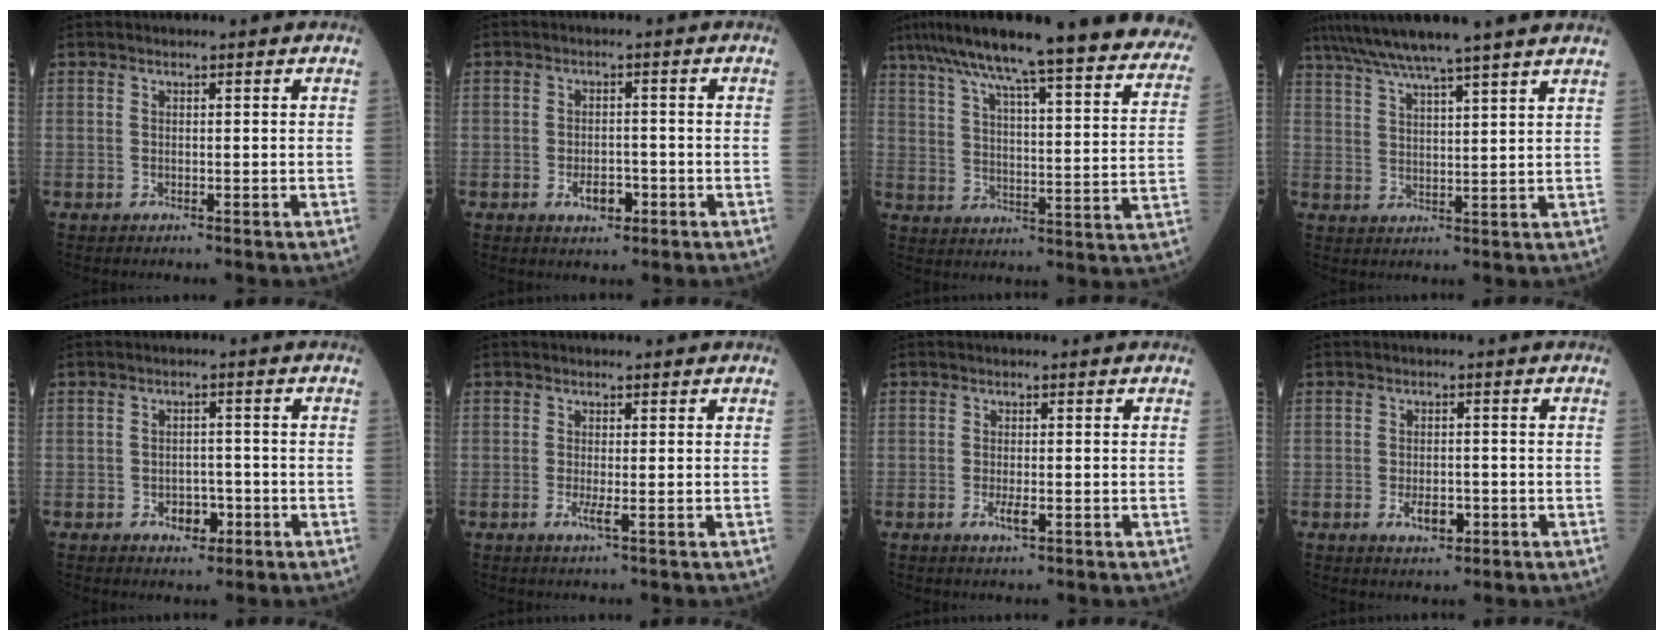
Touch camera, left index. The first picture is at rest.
{"total": 3.3, "force": [-1.5, 1.8, 2.4], "torque": [-0.042, 0.003, -0.020]}
{"total": 32.3, "force": [26.9, 3.2, 17.5], "torque": [-0.232, -0.033, 0.342]}
{"total": 13.8, "force": [11.8, -1.3, 7.2], "torque": [-0.126, 0.021, 0.169]}
{"total": 3.2, "force": [-1.3, 2.2, 2.0], "torque": [-0.024, 0.005, -0.014]}
{"total": 1.4, "force": [-0.2, -0.1, 1.4], "torque": [-0.031, -0.003, -0.004]}
{"total": 1.8, "force": [-0.5, 0.4, 1.7], "torque": [-0.035, -0.005, -0.007]}
{"total": 3.3, "force": [-1.3, 1.7, 2.6], "torque": [-0.049, 0.000, -0.016]}